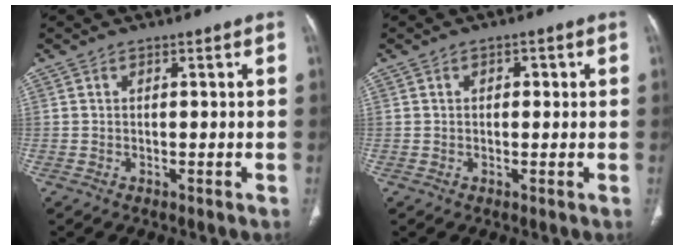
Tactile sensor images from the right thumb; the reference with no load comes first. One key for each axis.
{"total": 1.6, "fx": 0.4, "fy": 1.1, "fz": 1.1, "tx": -0.007, "ty": 0.004, "tz": 0.004}